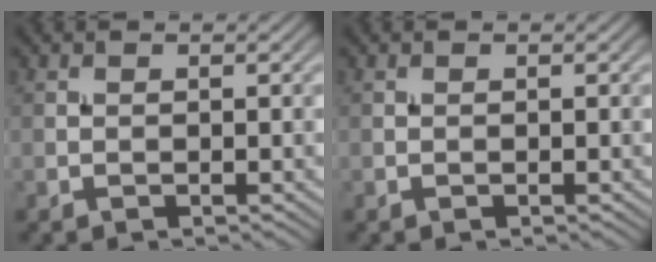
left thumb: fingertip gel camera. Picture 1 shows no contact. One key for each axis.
{"total": 0.0}